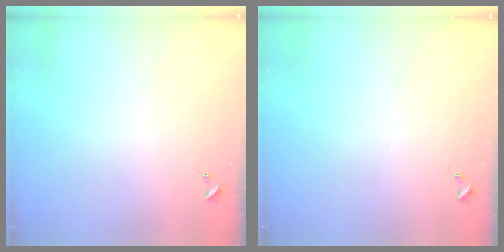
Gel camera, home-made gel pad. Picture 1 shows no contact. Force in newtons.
{"total": 0.0}